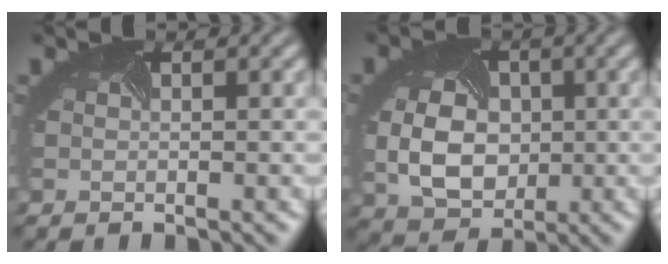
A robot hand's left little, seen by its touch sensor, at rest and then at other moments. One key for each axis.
{"total": 6.9, "fx": -0.4, "fy": 5.2, "fz": 4.6, "tx": -0.093, "ty": -0.014, "tz": 0.000}